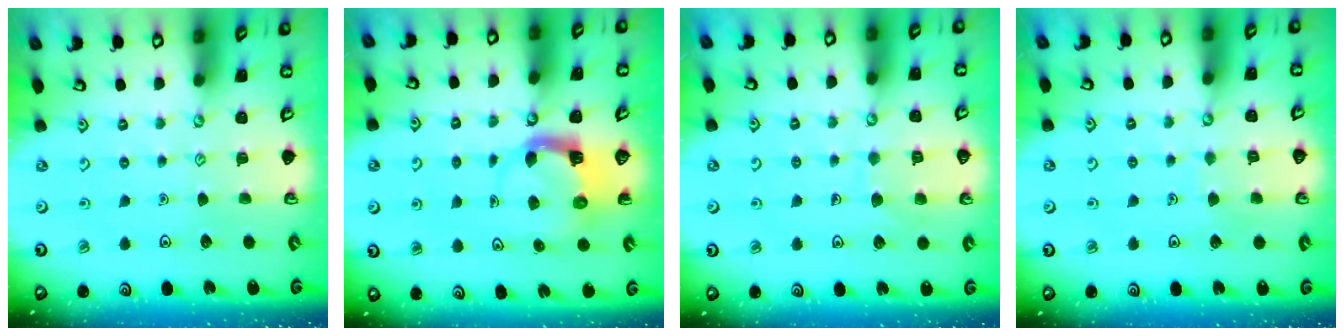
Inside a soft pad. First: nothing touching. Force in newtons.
{"total": 3.8, "press": 3.8, "slide": 0.2}
{"total": 6.7, "press": 6.7, "slide": 0.4}
{"total": 4.4, "press": 4.3, "slide": 0.4}